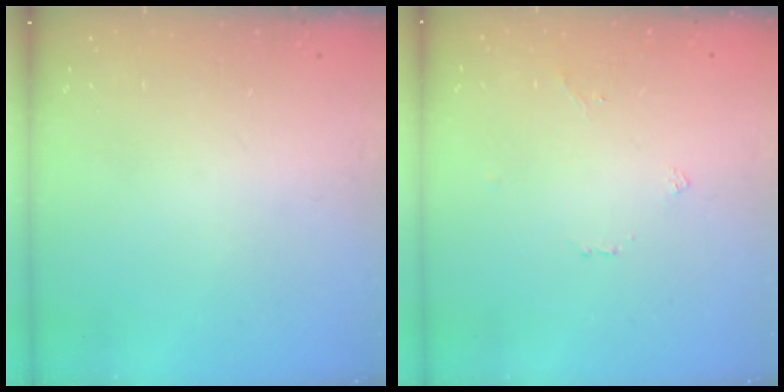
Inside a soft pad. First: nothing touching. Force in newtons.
{"total": 1.5, "press": 1.4, "slide": 0.2}